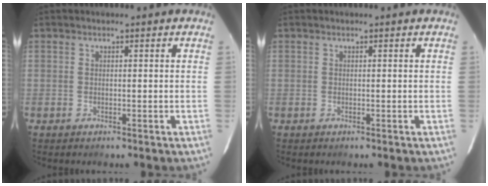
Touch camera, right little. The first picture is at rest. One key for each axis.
{"total": 0.0}